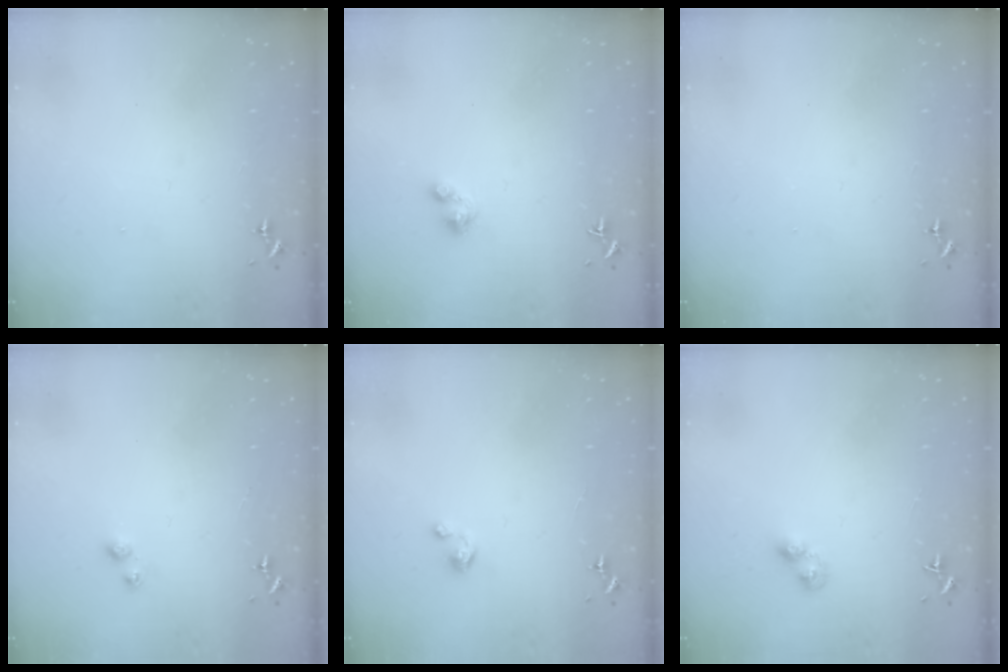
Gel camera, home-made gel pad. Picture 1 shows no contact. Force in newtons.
{"total": 2.6, "press": 2.6, "slide": 0.3}
{"total": 1.3, "press": 0.9, "slide": 0.9}
{"total": 2.9, "press": 2.9, "slide": 0.5}
{"total": 2.1, "press": 2.1, "slide": 0.1}
{"total": 3.4, "press": 3.4, "slide": 0.4}